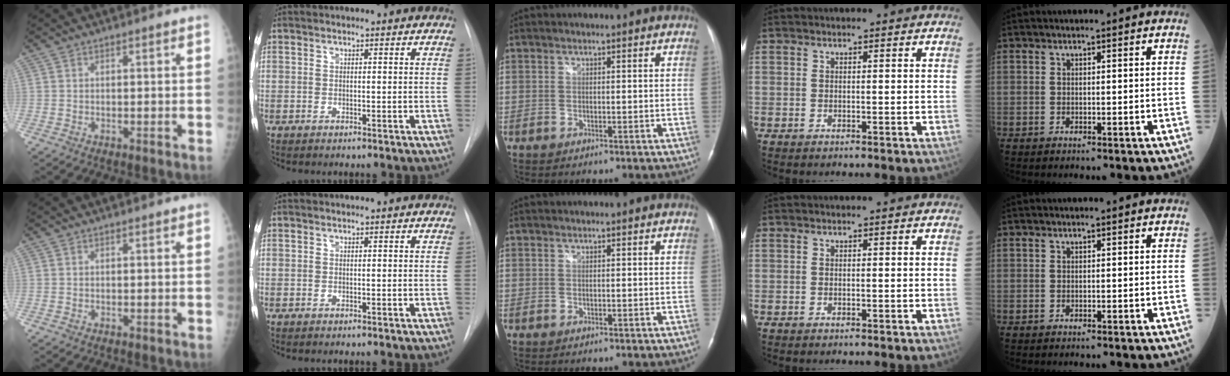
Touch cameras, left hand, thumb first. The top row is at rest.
{}